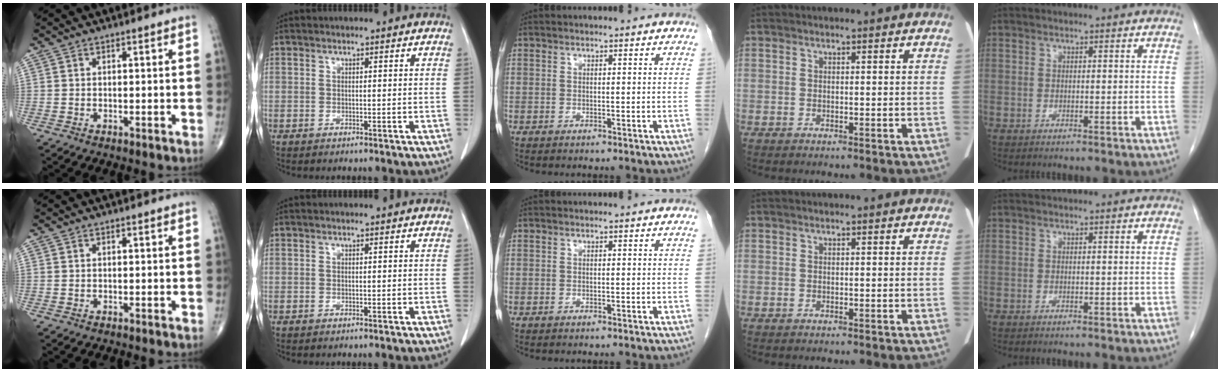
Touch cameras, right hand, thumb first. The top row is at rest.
{}